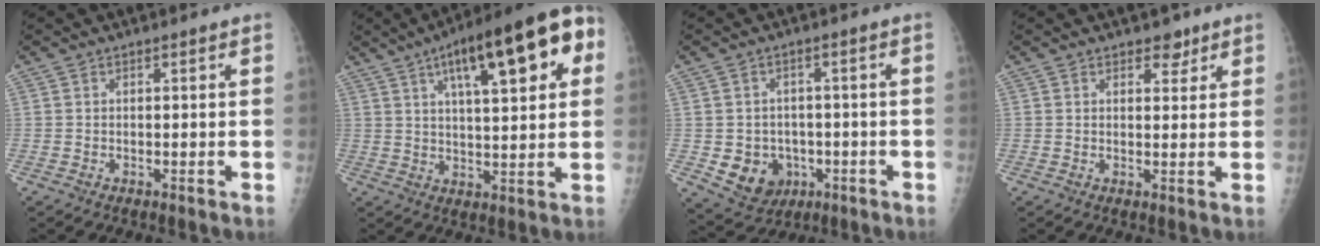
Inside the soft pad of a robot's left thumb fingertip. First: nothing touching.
{"total": 20.3, "force": [7.9, 6.4, 17.5], "torque": [-0.230, 0.008, 0.108]}
{"total": 8.4, "force": [-2.0, 7.4, 3.5], "torque": [-0.031, 0.008, -0.015]}
{"total": 3.1, "force": [2.1, 1.8, 1.3], "torque": [0.001, -0.012, 0.030]}